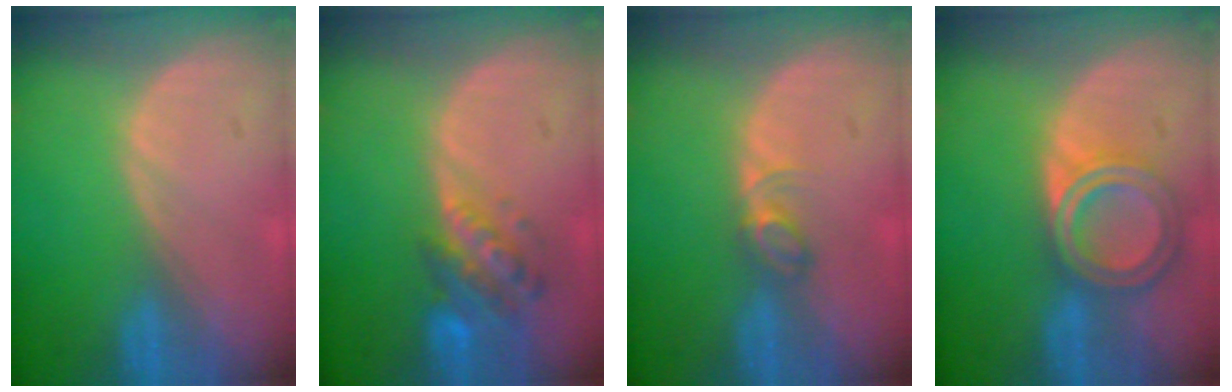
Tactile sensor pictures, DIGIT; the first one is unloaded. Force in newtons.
{"total": 6.1, "press": 5.8, "slide": 2.0}
{"total": 2.5, "press": 2.5, "slide": 0.4}
{"total": 6.8, "press": 6.0, "slide": 3.1}